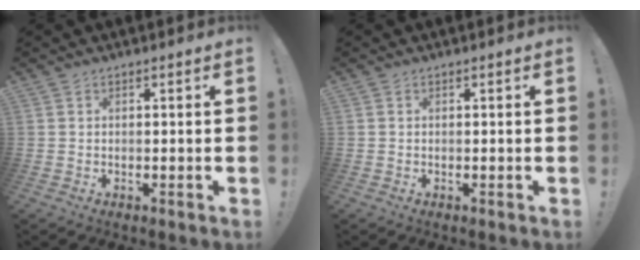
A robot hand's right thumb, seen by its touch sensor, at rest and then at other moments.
{"total": 0.0}